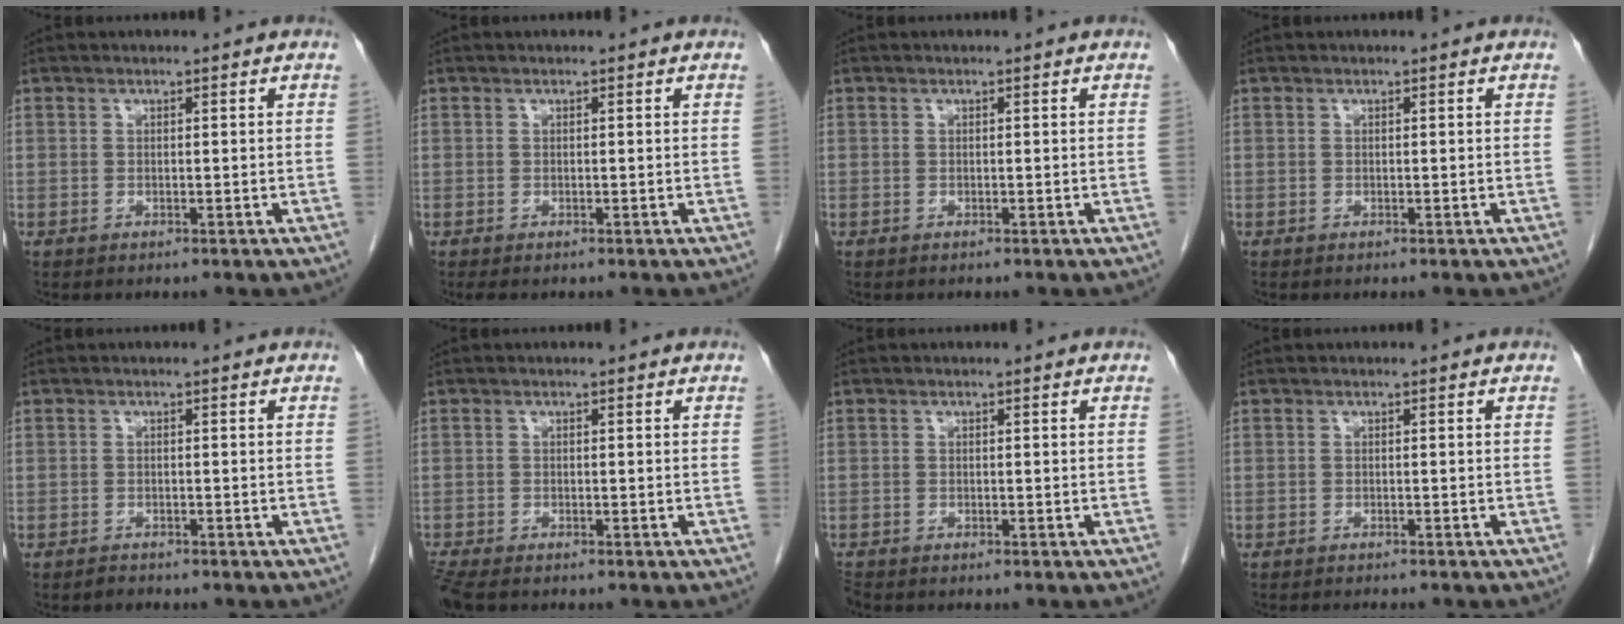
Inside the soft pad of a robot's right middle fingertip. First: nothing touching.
{"total": 0.7, "force": [-0.5, 0.3, 0.4], "torque": [-0.004, -0.001, -0.006]}
{"total": 0.0}
{"total": 0.0}
{"total": 0.9, "force": [-0.8, 0.3, 0.0], "torque": [-0.004, -0.001, -0.015]}
{"total": 3.3, "force": [-2.7, 0.9, 1.7], "torque": [-0.044, -0.013, -0.050]}
{"total": 1.0, "force": [-1.0, 0.2, 0.2], "torque": [-0.011, -0.005, -0.018]}
{"total": 2.6, "force": [-2.4, 0.3, 1.0], "torque": [-0.018, -0.005, -0.028]}